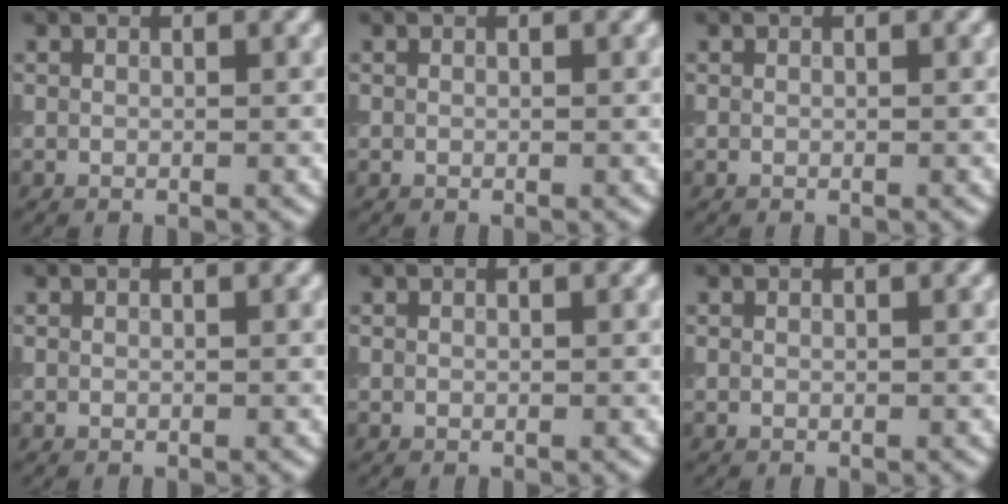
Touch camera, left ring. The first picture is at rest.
{"total": 0.0}
{"total": 0.0}
{"total": 0.0}
{"total": 0.0}
{"total": 0.0}